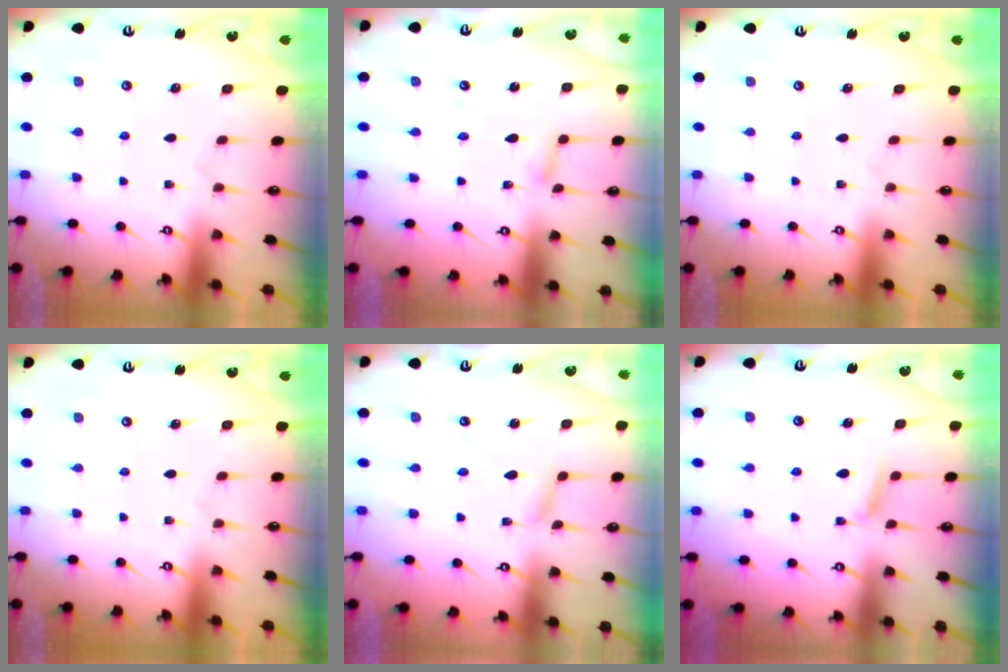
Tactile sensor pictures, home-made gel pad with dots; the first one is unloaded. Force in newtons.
{"total": 4.4, "press": 4.4, "slide": 0.3}
{"total": 0.0}
{"total": 0.0}
{"total": 2.3, "press": 2.3, "slide": 0.1}
{"total": 5.0, "press": 4.9, "slide": 0.8}